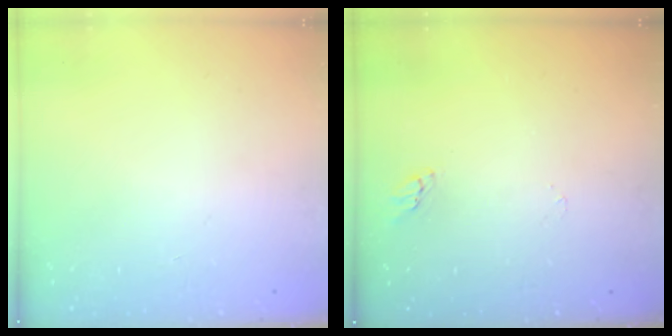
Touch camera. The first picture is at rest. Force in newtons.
{"total": 2.5, "press": 2.5, "slide": 0.2}